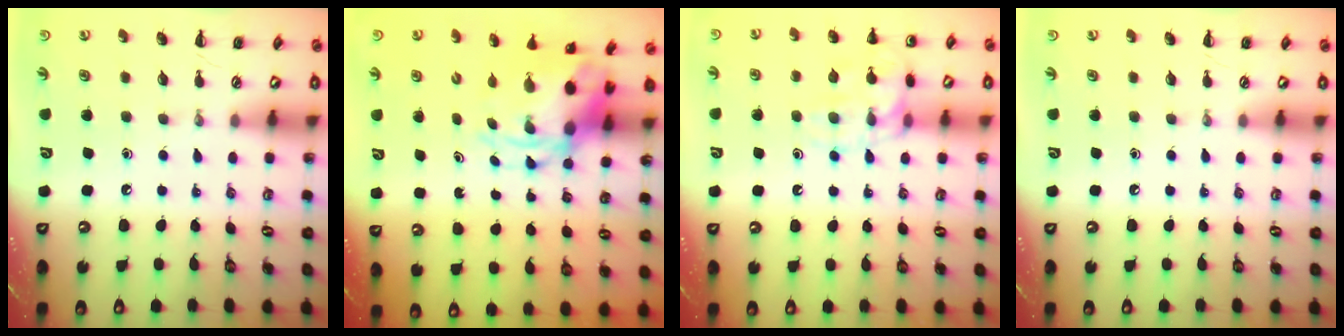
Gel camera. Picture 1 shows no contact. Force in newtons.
{"total": 6.6, "press": 6.3, "slide": 2.0}
{"total": 14.2, "press": 14.2, "slide": 1.1}
{"total": 0.0}